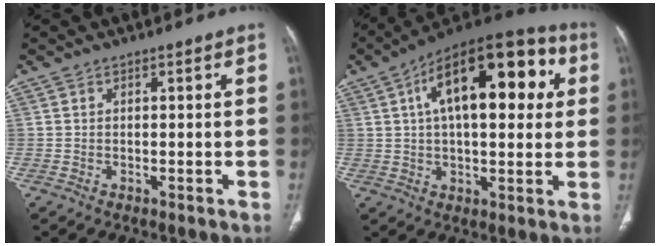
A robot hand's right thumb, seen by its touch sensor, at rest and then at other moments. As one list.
[{"total": 23.0, "force": [6.2, 10.7, 19.4], "torque": [-0.269, 0.027, 0.086]}]